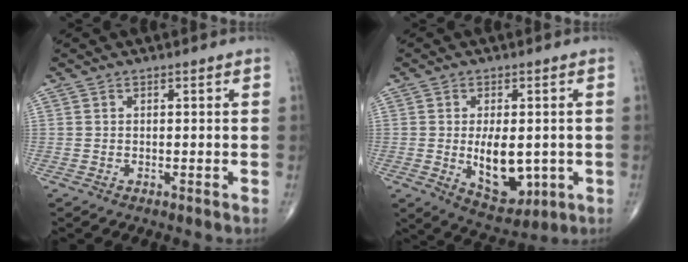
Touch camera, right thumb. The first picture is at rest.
{"total": 10.6, "force": [-1.2, 5.9, 8.7], "torque": [-0.110, -0.011, -0.002]}